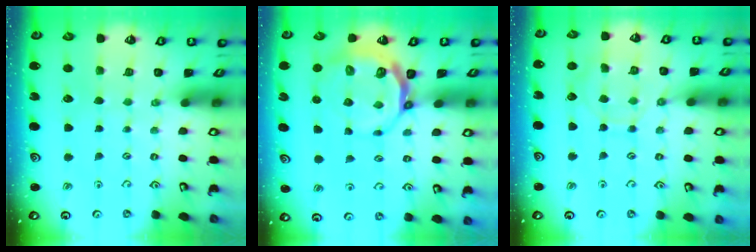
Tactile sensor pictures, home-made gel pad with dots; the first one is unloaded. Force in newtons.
{"total": 7.4, "press": 6.6, "slide": 3.5}
{"total": 9.0, "press": 9.0, "slide": 1.0}